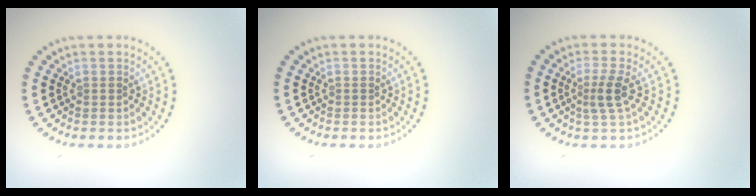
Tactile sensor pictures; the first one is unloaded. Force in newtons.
{"total": 0.0}
{"total": 2.1, "press": 1.6, "slide": 1.4}